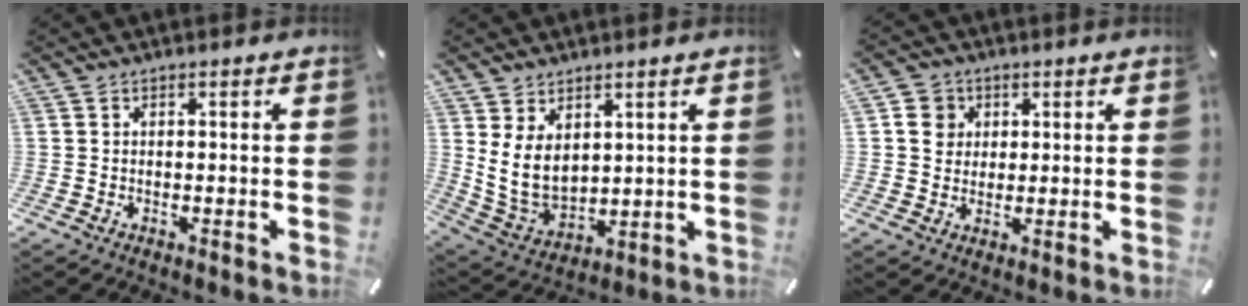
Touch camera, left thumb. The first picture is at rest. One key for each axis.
{"total": 9.2, "fx": 3.3, "fy": 6.9, "fz": 5.1, "tx": -0.118, "ty": -0.025, "tz": 0.066}
{"total": 4.7, "fx": 1.1, "fy": 4.5, "fz": 1.0, "tx": -0.011, "ty": 0.001, "tz": 0.017}